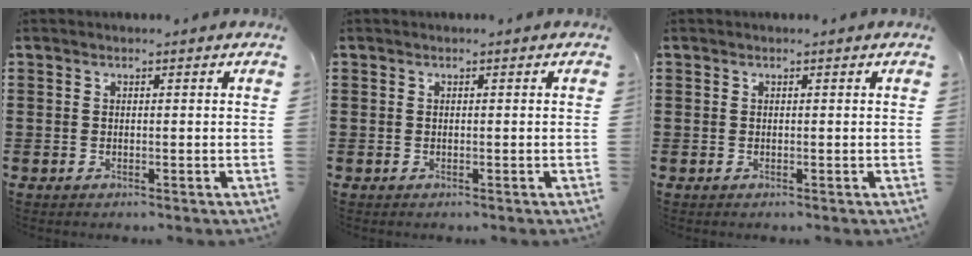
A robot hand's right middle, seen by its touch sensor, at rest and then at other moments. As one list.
[{"total": 0.0}, {"total": 0.0}]